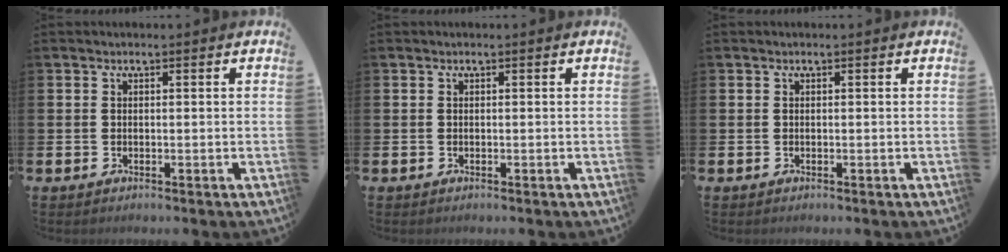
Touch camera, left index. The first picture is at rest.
{"total": 0.0}
{"total": 0.0}